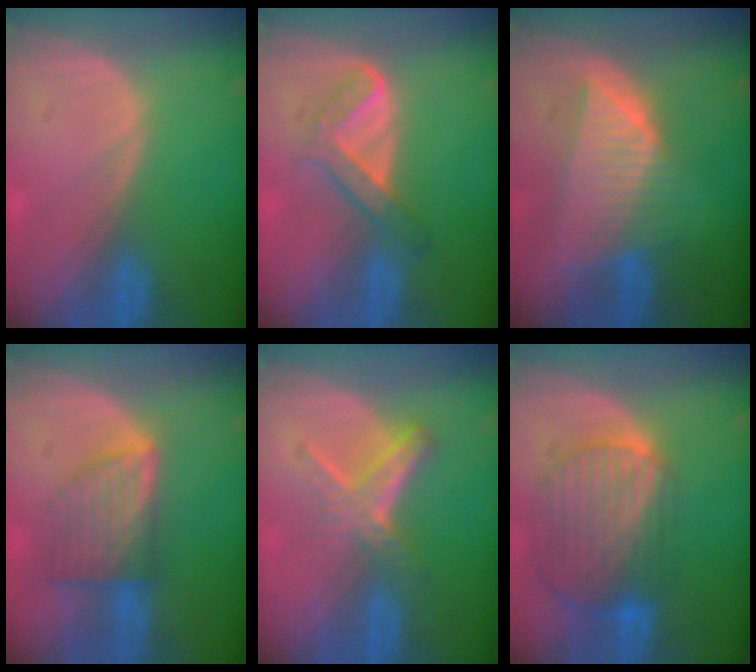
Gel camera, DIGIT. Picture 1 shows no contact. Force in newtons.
{"total": 4.8, "press": 4.8, "slide": 0.7}
{"total": 7.6, "press": 7.0, "slide": 3.0}
{"total": 7.3, "press": 6.5, "slide": 3.3}
{"total": 6.2, "press": 5.3, "slide": 3.2}
{"total": 10.3, "press": 8.6, "slide": 5.6}